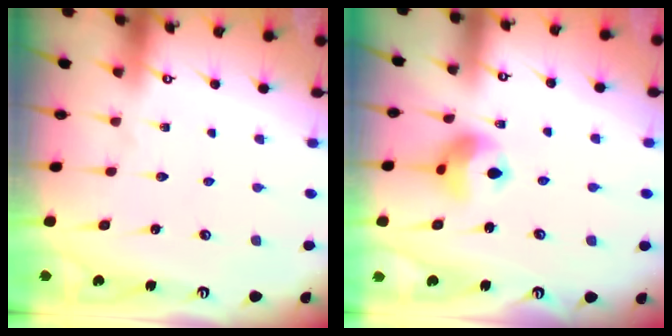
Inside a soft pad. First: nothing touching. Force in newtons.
{"total": 9.6, "press": 9.5, "slide": 1.1}